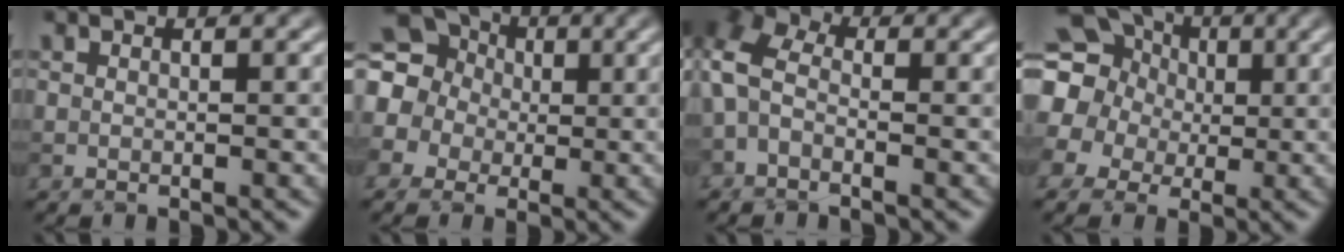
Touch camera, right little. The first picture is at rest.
{"total": 13.4, "force": [2.2, 12.2, 5.3], "torque": [-0.142, 0.035, -0.007]}
{"total": 4.9, "force": [-0.6, 3.0, 3.8], "torque": [-0.101, 0.009, -0.025]}
{"total": 17.0, "force": [4.1, 15.2, 6.3], "torque": [-0.175, 0.019, 0.032]}